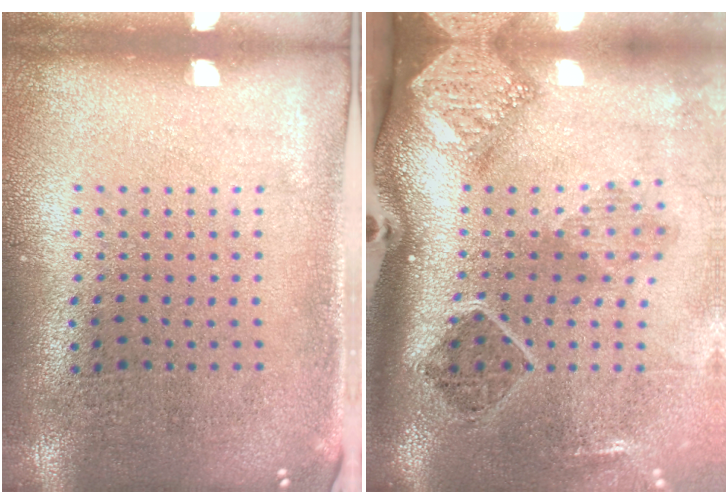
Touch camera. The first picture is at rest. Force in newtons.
{"total": 3.0, "press": 1.9, "slide": 2.3}